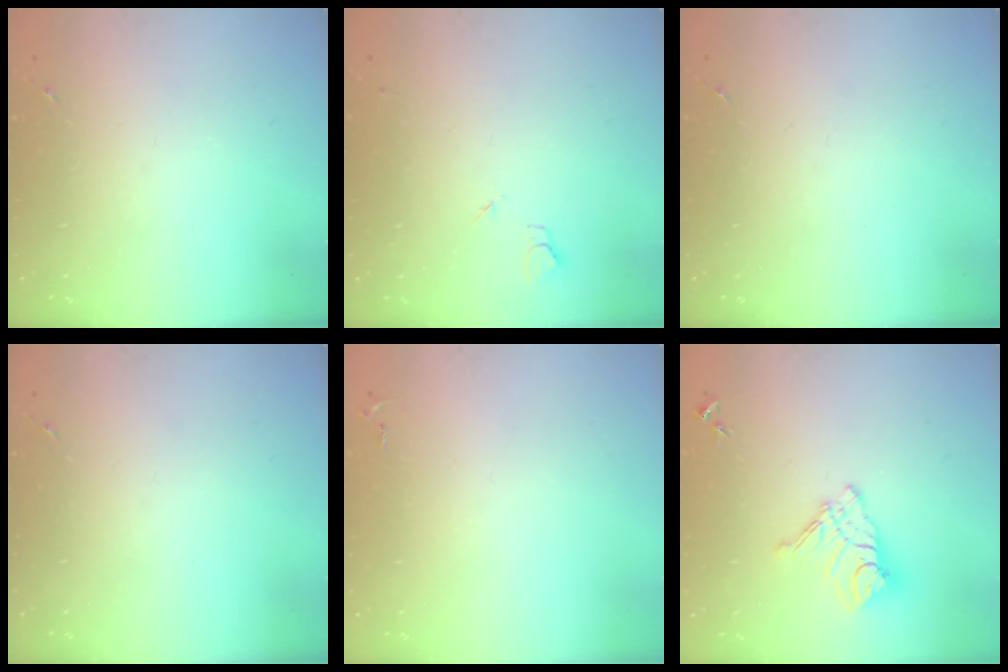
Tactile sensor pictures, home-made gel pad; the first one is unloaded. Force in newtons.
{"total": 2.7, "press": 2.6, "slide": 0.3}
{"total": 0.0}
{"total": 0.0}
{"total": 2.6, "press": 2.6, "slide": 0.4}
{"total": 12.6, "press": 12.5, "slide": 1.3}